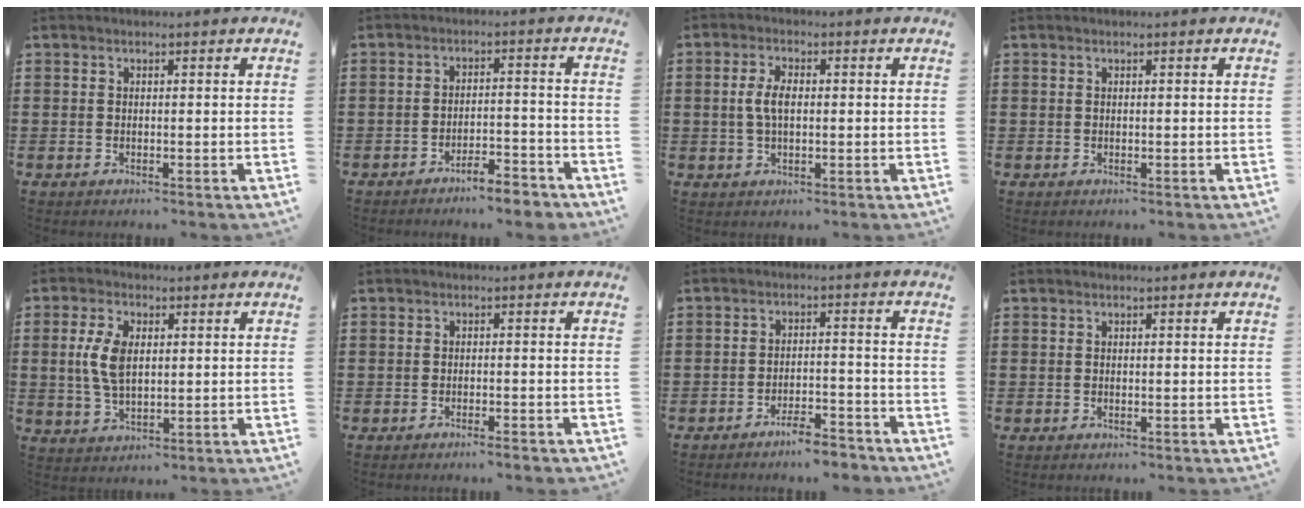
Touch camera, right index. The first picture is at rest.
{"total": 4.4, "force": [-4.1, 0.3, 1.5], "torque": [-0.026, 0.001, -0.080]}
{"total": 4.2, "force": [0.2, 1.9, 3.7], "torque": [-0.089, 0.001, -0.003]}
{"total": 0.0}
{"total": 6.4, "force": [0.9, 3.4, 5.3], "torque": [-0.124, 0.006, 0.012]}
{"total": 1.3, "force": [-1.2, -0.1, 0.6], "torque": [-0.012, -0.002, -0.021]}
{"total": 4.0, "force": [-3.8, 0.2, 1.3], "torque": [-0.023, 0.004, -0.074]}
{"total": 0.0}